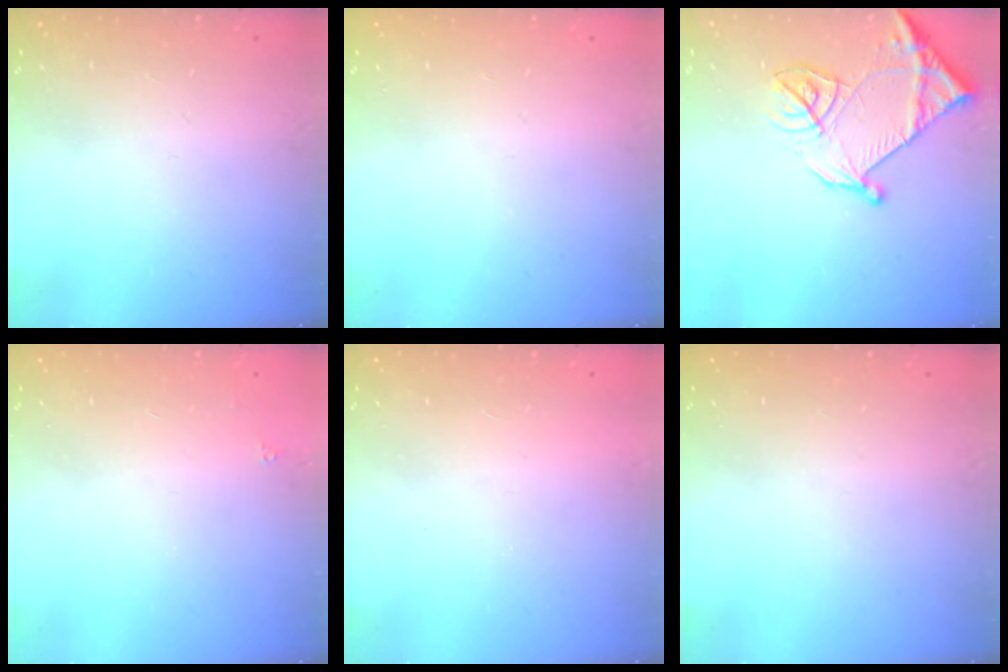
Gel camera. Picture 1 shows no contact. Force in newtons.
{"total": 0.0}
{"total": 14.4, "press": 14.3, "slide": 1.6}
{"total": 1.6, "press": 1.5, "slide": 0.2}
{"total": 1.7, "press": 1.6, "slide": 0.1}
{"total": 0.0}